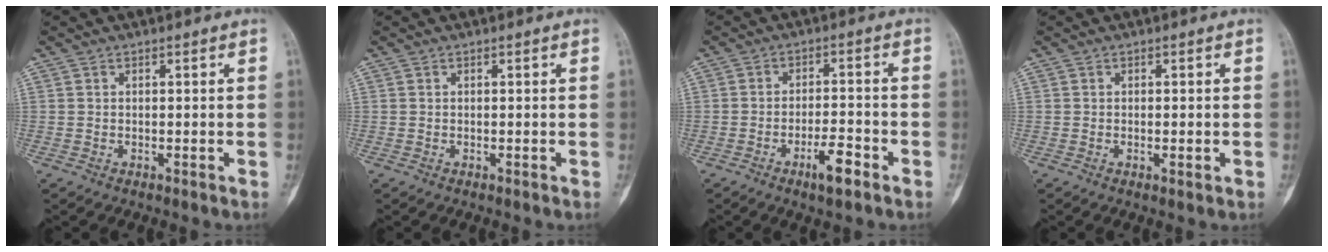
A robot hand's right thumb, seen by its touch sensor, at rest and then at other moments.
{"total": 0.0}
{"total": 5.9, "force": [-3.3, 1.7, 4.5], "torque": [-0.076, 0.021, -0.053]}
{"total": 1.5, "force": [-0.2, 0.5, 1.4], "torque": [-0.022, -0.004, -0.002]}